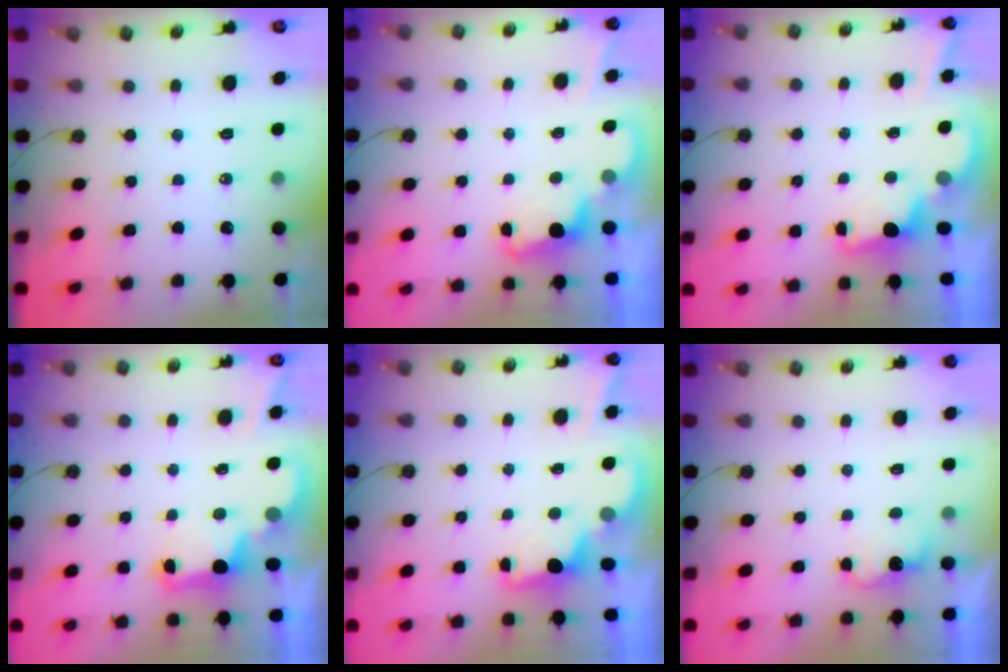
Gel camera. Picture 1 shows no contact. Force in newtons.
{"total": 2.5, "press": 2.4, "slide": 0.5}
{"total": 1.9, "press": 1.7, "slide": 0.8}
{"total": 3.0, "press": 2.9, "slide": 0.6}
{"total": 1.9, "press": 1.7, "slide": 0.8}
{"total": 2.9, "press": 2.8, "slide": 0.8}